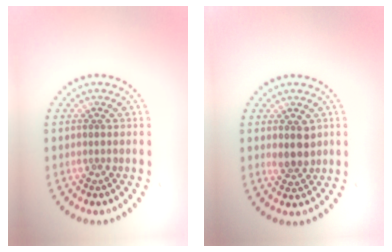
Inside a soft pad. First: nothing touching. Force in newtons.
{"total": 2.0, "press": 1.8, "slide": 0.9}